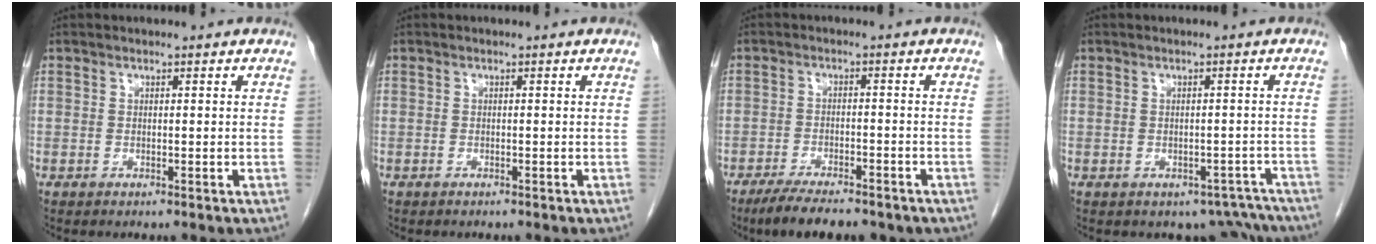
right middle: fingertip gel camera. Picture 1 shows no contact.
{"total": 0.0}
{"total": 9.9, "force": [-7.8, 2.8, 5.6], "torque": [-0.080, -0.011, -0.111]}
{"total": 5.7, "force": [-4.9, 3.0, 0.3], "torque": [0.025, 0.022, -0.053]}